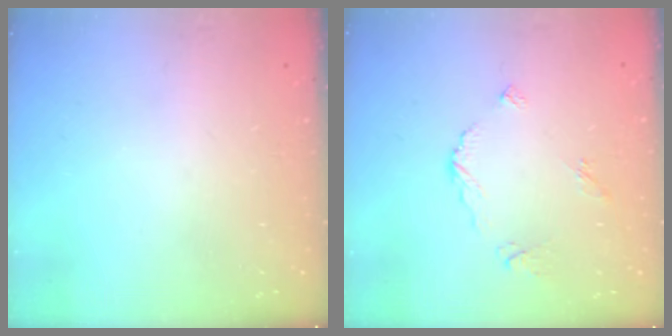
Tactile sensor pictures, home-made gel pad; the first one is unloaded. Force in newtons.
{"total": 5.2, "press": 5.2, "slide": 0.0}